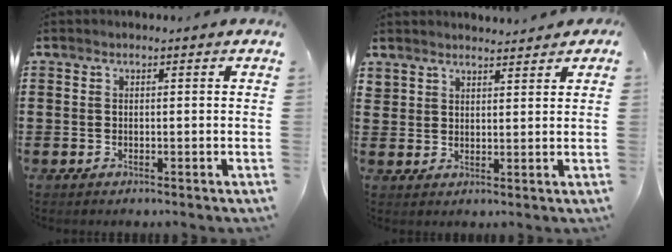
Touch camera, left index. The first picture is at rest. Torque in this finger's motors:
{"motor_torque": [1.10, -1.03, 0.47, 0.07]}